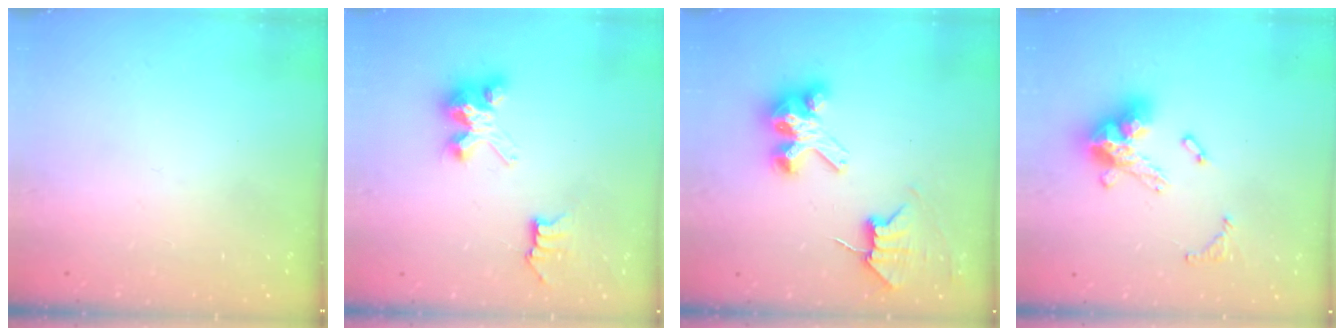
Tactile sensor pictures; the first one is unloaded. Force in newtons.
{"total": 6.7, "press": 6.7, "slide": 0.1}
{"total": 7.8, "press": 7.7, "slide": 1.0}
{"total": 13.4, "press": 13.4, "slide": 0.9}